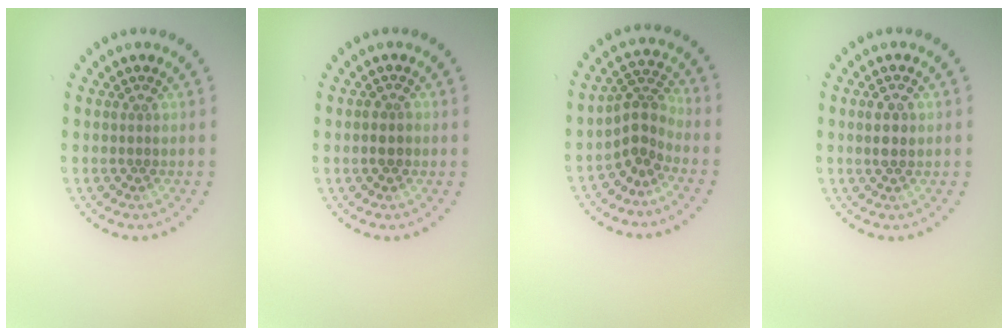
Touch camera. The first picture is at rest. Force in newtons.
{"total": 1.3, "press": 1.3, "slide": 0.3}
{"total": 2.9, "press": 2.0, "slide": 2.0}
{"total": 1.6, "press": 1.6, "slide": 0.3}